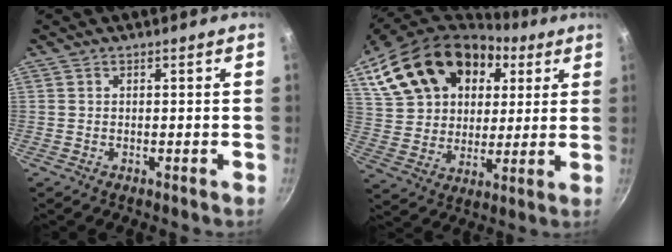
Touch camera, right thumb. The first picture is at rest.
{"total": 24.2, "force": [10.8, 16.5, 14.0], "torque": [-0.243, -0.002, 0.198]}